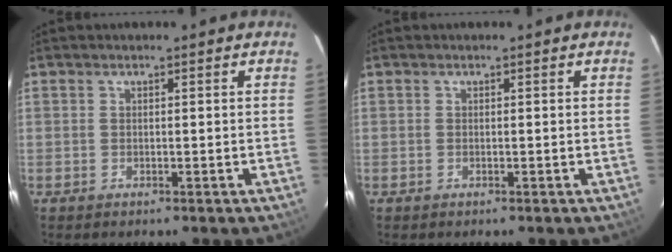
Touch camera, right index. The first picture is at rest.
{"total": 0.0}